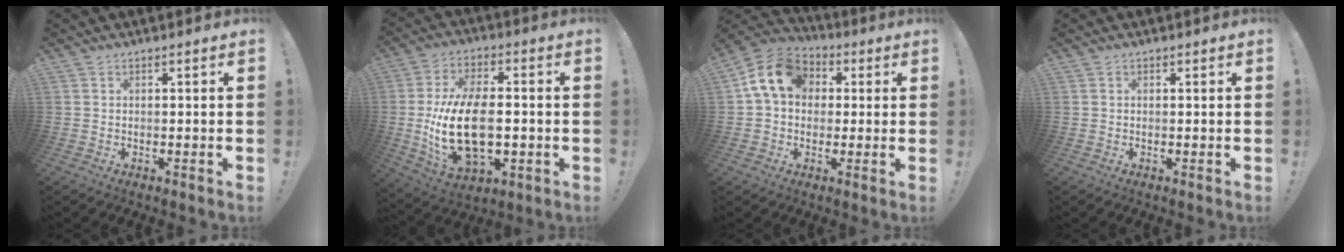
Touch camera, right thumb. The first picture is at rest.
{"total": 21.6, "force": [-2.8, 12.3, 17.5], "torque": [-0.330, 0.001, -0.045]}
{"total": 13.1, "force": [3.3, 10.2, 7.5], "torque": [-0.115, 0.003, 0.066]}
{"total": 0.0}